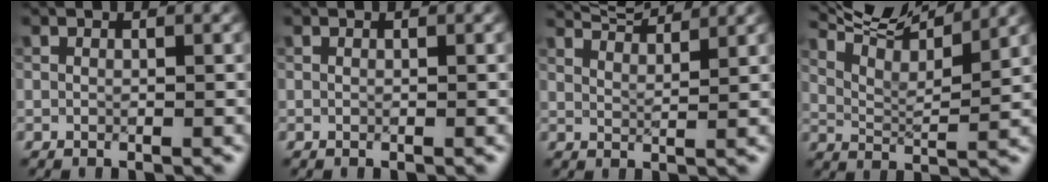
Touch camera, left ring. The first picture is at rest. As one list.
[{"total": 0.0}, {"total": 4.7, "force": [4.4, 0.5, 1.6], "torque": [-0.021, 0.007, 0.062]}, {"total": 9.4, "force": [8.0, 1.6, 4.6], "torque": [-0.082, 0.007, 0.106]}]